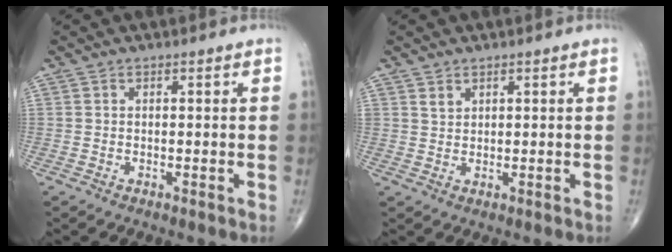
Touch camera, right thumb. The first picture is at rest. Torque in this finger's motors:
{"motor_torque": [0.05, 0.05, 0.42, 0.46, 0.04]}